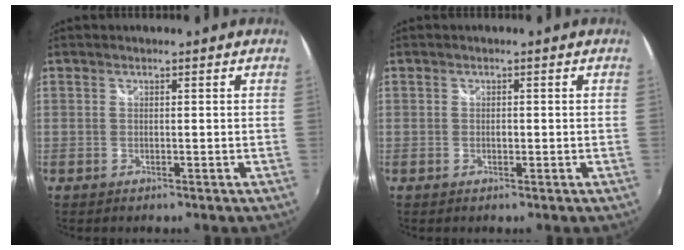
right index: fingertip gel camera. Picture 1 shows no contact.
{"total": 0.9, "force": [-0.3, 0.5, 0.6], "torque": [-0.011, 0.000, -0.006]}